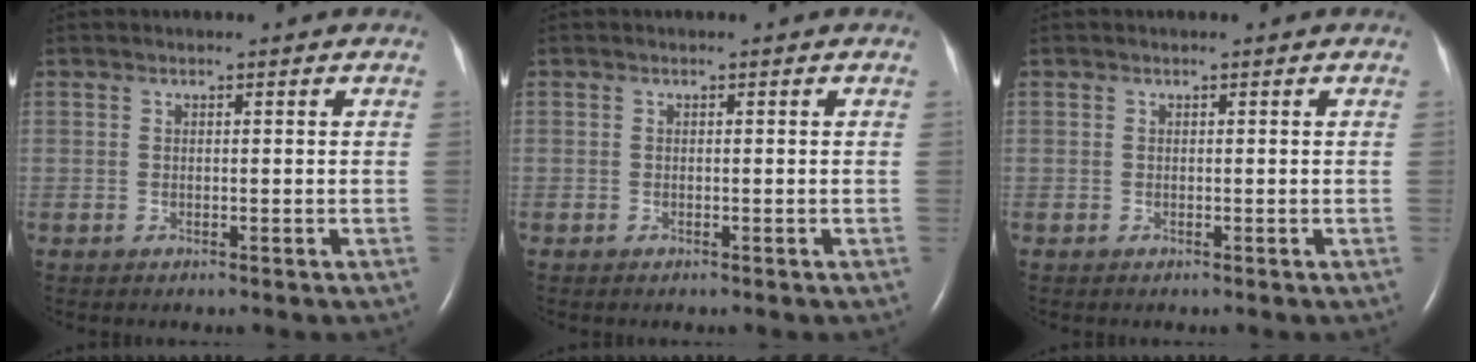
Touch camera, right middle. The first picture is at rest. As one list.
[{"total": 0.0}, {"total": 0.0}]